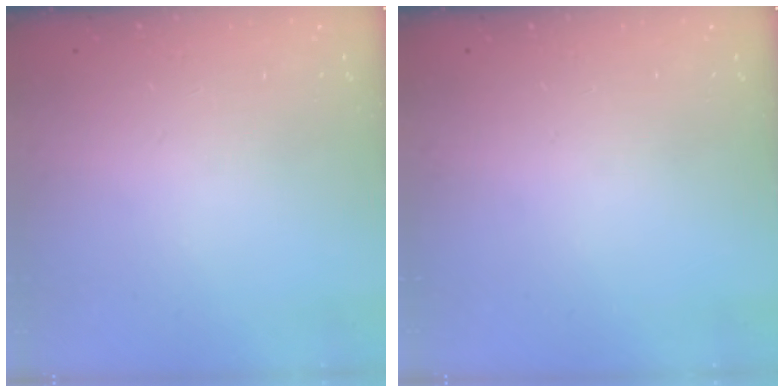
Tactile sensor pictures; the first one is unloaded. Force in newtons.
{"total": 0.0}